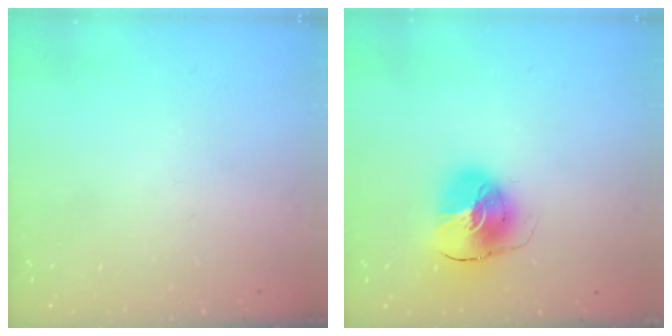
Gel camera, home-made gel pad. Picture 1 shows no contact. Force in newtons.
{"total": 10.6, "press": 10.5, "slide": 1.7}